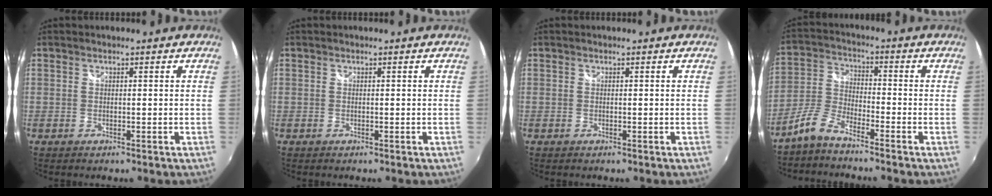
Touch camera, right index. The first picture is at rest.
{"total": 0.0}
{"total": 0.0}
{"total": 5.7, "force": [-4.7, 1.3, 2.9], "torque": [-0.068, 0.011, -0.103]}